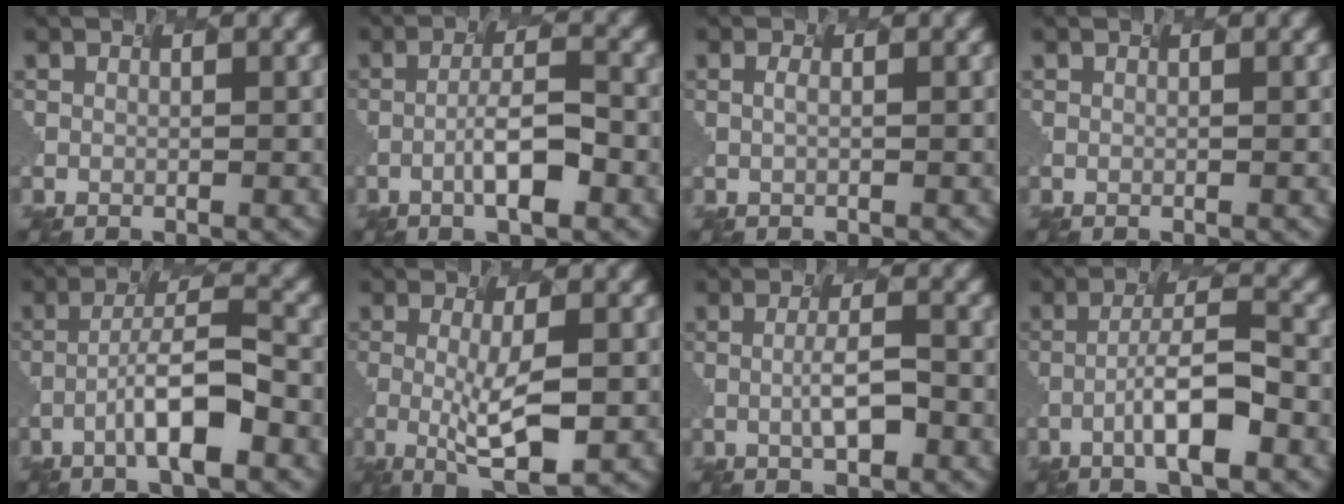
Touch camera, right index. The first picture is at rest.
{"total": 3.3, "force": [-2.0, 0.0, 2.7], "torque": [-0.070, -0.004, -0.007]}
{"total": 0.6, "force": [-0.4, -0.3, -0.2], "torque": [-0.012, -0.007, 0.007]}
{"total": 0.0}
{"total": 5.1, "force": [-3.2, 0.1, 3.9], "torque": [-0.089, 0.006, -0.032]}
{"total": 4.4, "force": [-1.6, 0.6, 4.0], "torque": [-0.086, -0.015, 0.005]}
{"total": 1.9, "force": [-1.1, -0.3, 1.5], "torque": [-0.056, -0.008, 0.010]}
{"total": 4.6, "force": [-2.8, 0.2, 3.6], "torque": [-0.084, 0.003, -0.023]}